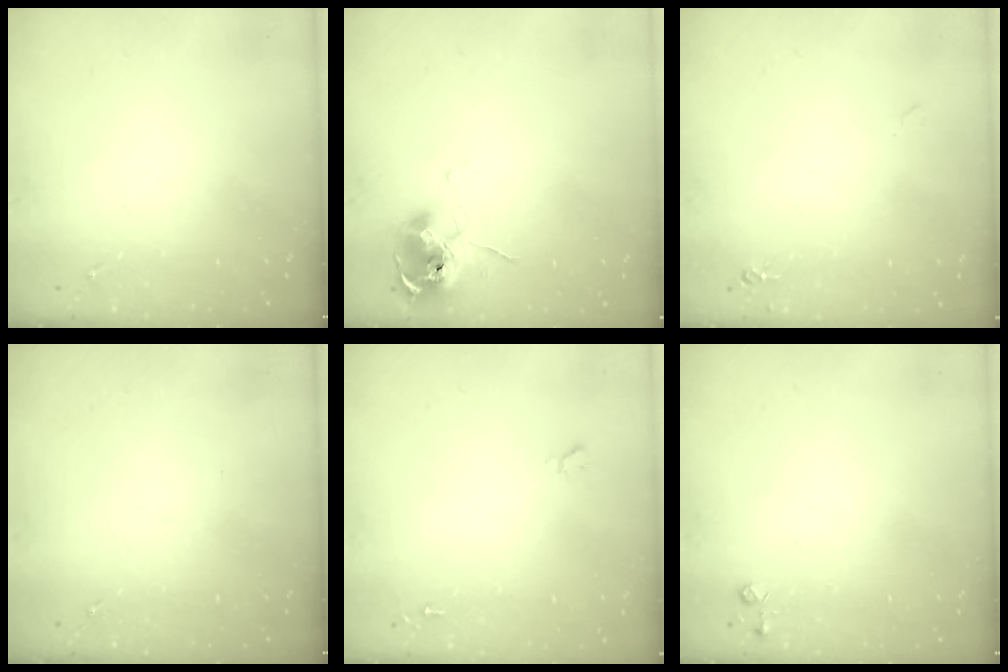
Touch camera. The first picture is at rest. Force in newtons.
{"total": 10.3, "press": 10.3, "slide": 0.9}
{"total": 4.1, "press": 4.0, "slide": 0.7}
{"total": 0.0}
{"total": 1.6, "press": 1.6, "slide": 0.2}
{"total": 3.7, "press": 3.7, "slide": 0.5}